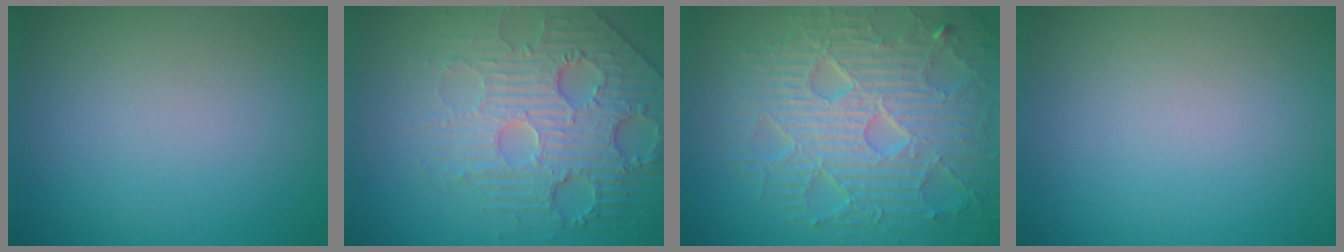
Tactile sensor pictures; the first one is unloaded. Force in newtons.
{"total": 7.3, "press": 5.4, "slide": 4.9}
{"total": 9.3, "press": 6.6, "slide": 6.6}
{"total": 0.0}